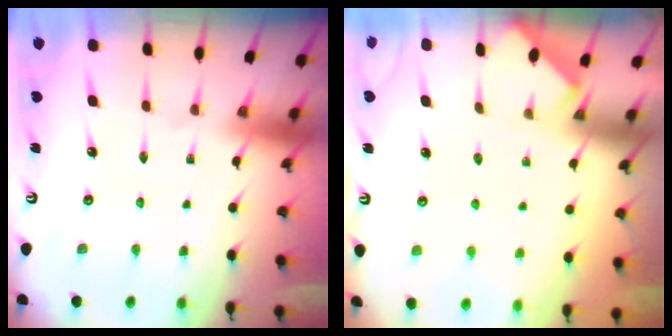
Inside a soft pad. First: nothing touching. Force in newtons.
{"total": 1.3, "press": 1.3, "slide": 0.3}